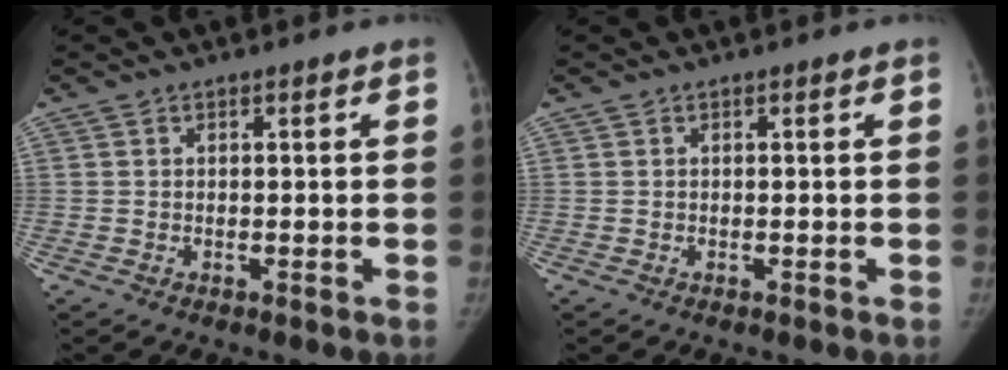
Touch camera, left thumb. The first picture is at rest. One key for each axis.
{"total": 0.0}